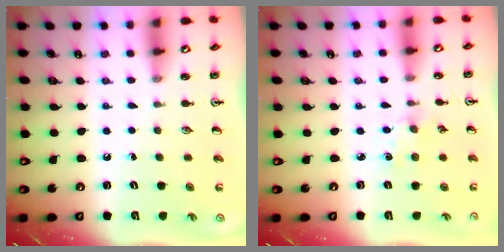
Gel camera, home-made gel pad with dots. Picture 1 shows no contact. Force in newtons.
{"total": 2.9, "press": 2.9, "slide": 0.4}